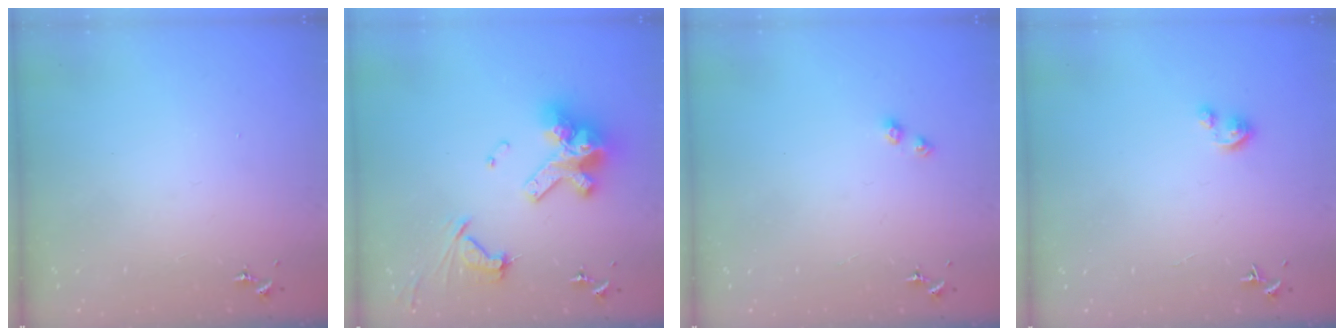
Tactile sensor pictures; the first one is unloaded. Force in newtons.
{"total": 18.3, "press": 18.2, "slide": 2.1}
{"total": 3.4, "press": 3.3, "slide": 0.7}
{"total": 3.8, "press": 3.7, "slide": 0.4}